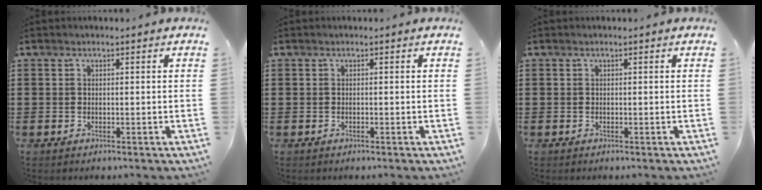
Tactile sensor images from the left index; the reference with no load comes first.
{"total": 0.0}
{"total": 0.0}